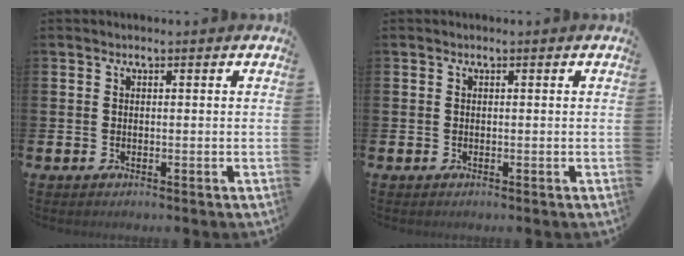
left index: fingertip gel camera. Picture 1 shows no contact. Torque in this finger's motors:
{"motor_torque": [-0.03, 0.03, -0.01, 0.00]}